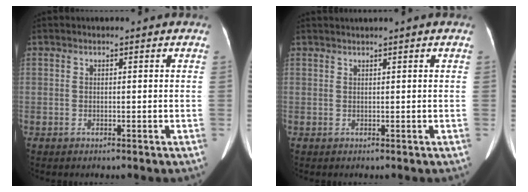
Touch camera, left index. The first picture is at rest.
{"total": 1.2, "force": [1.0, -0.4, 0.6], "torque": [-0.016, 0.011, 0.028]}